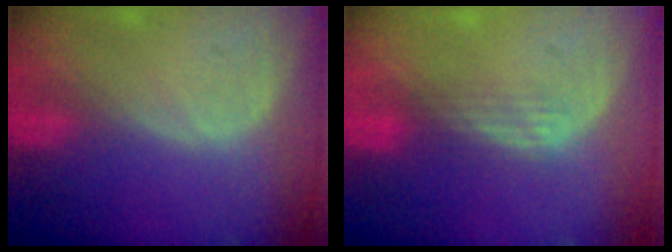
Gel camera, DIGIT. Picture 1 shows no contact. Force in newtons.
{"total": 2.9, "press": 2.5, "slide": 1.5}